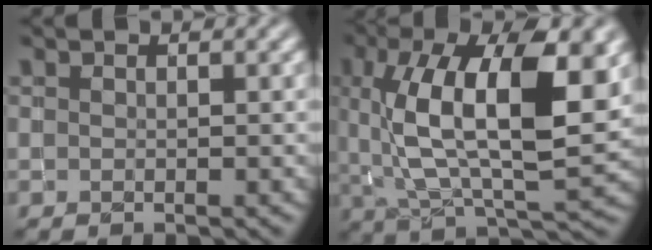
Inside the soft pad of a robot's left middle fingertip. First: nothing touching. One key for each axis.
{"total": 12.1, "fx": 2.9, "fy": 4.7, "fz": 10.7, "tx": -0.185, "ty": -0.002, "tz": 0.051}